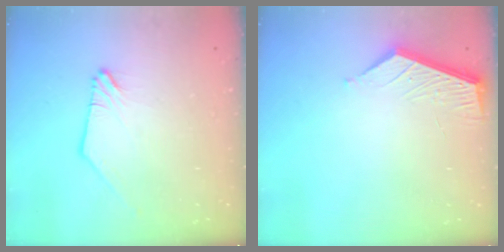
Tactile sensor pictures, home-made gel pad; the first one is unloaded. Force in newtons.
{"total": 5.6, "press": 5.6, "slide": 0.2}